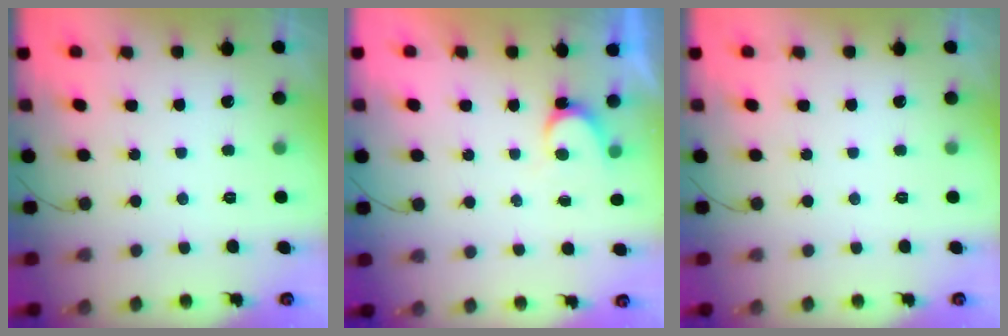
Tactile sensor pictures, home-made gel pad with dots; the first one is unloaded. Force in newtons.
{"total": 4.7, "press": 4.6, "slide": 0.4}
{"total": 0.0}